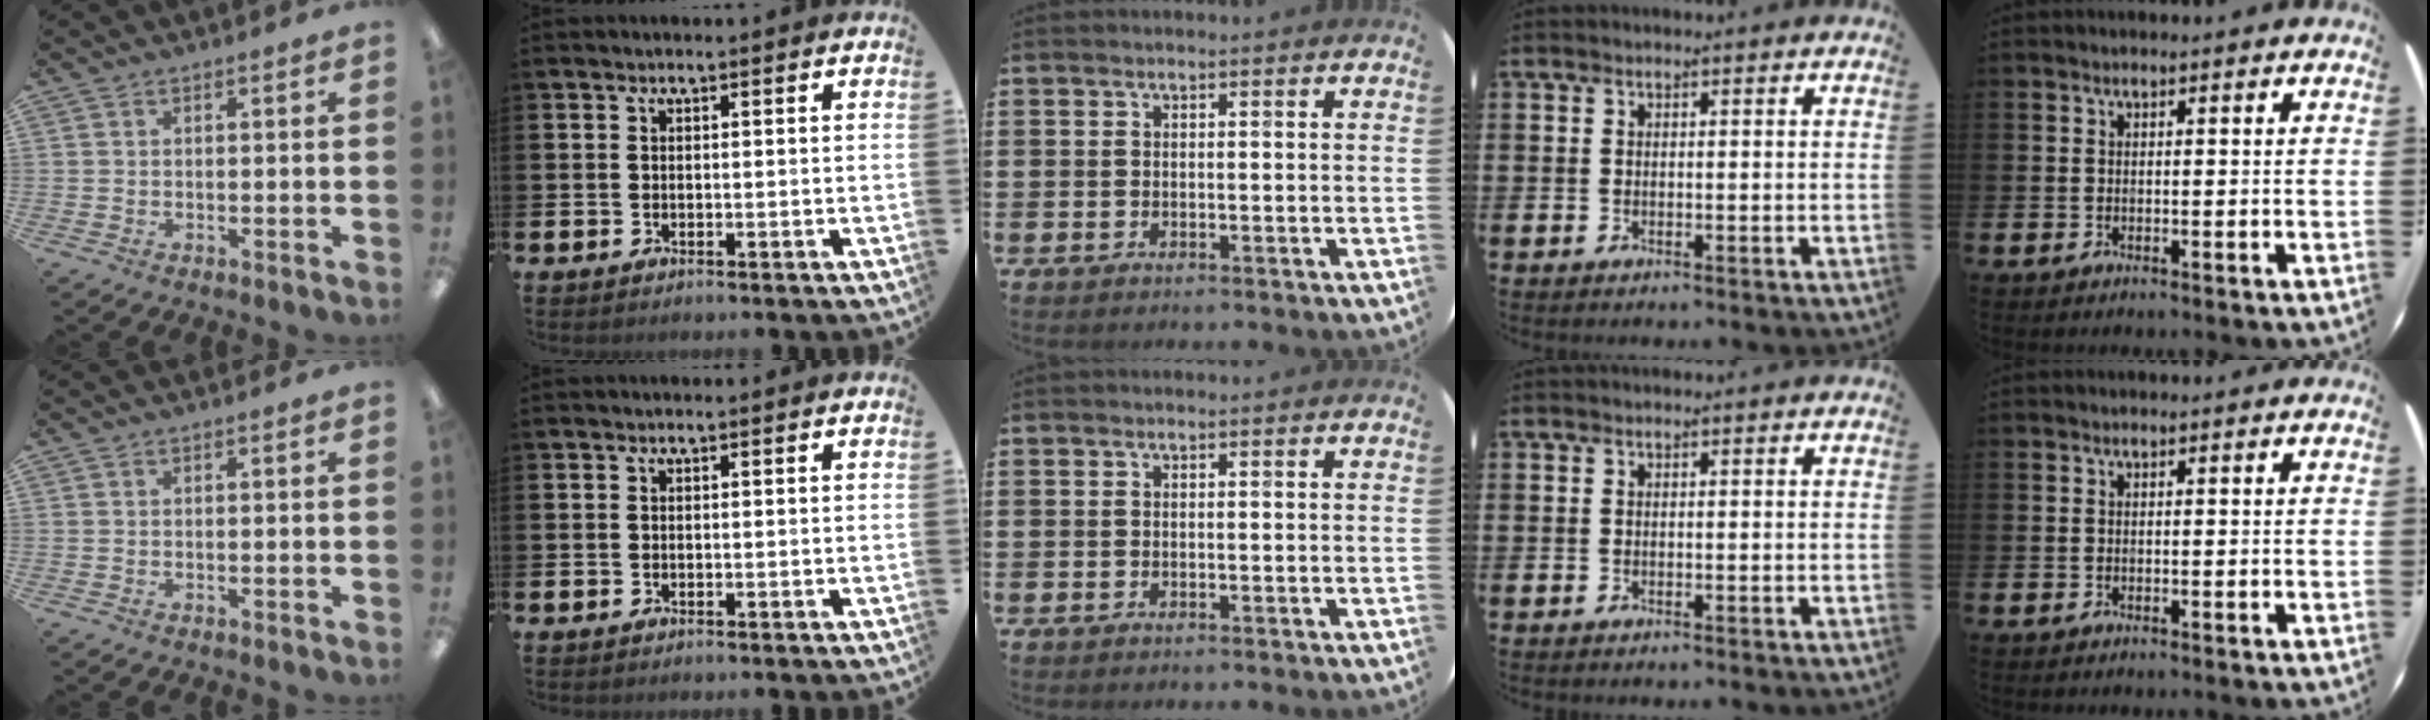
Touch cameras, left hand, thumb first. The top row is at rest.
{}